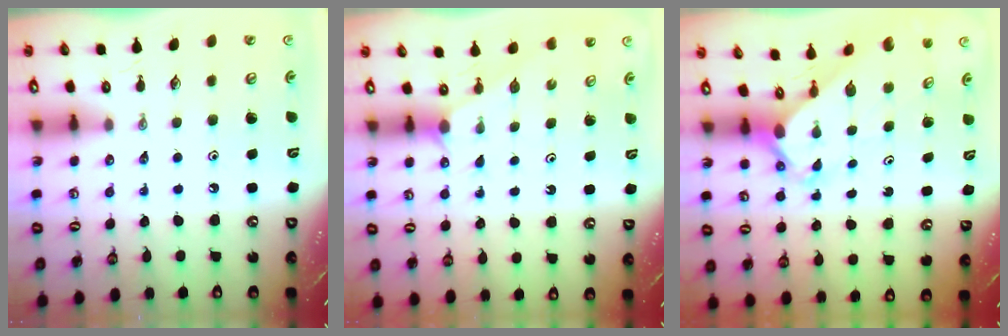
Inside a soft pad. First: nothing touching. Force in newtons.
{"total": 1.1, "press": 1.1, "slide": 0.2}
{"total": 2.3, "press": 2.3, "slide": 0.1}